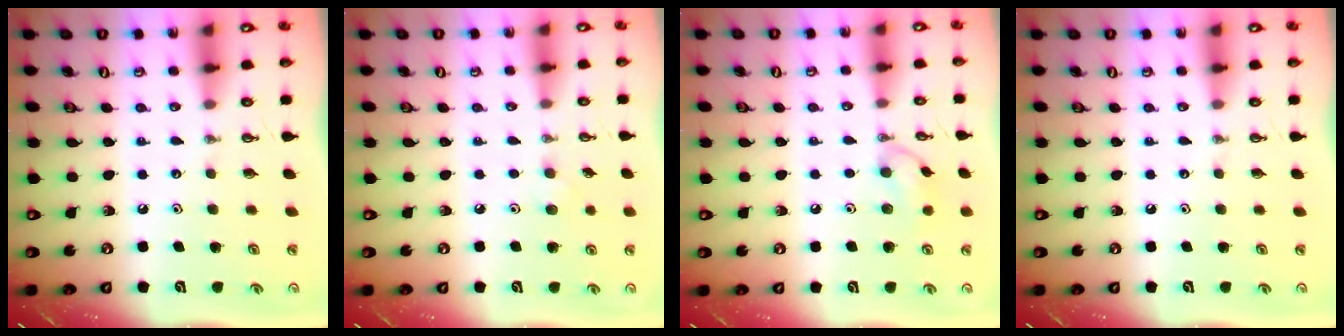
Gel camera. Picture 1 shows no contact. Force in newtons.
{"total": 4.6, "press": 4.5, "slide": 0.9}
{"total": 8.5, "press": 8.4, "slide": 1.6}
{"total": 0.0}